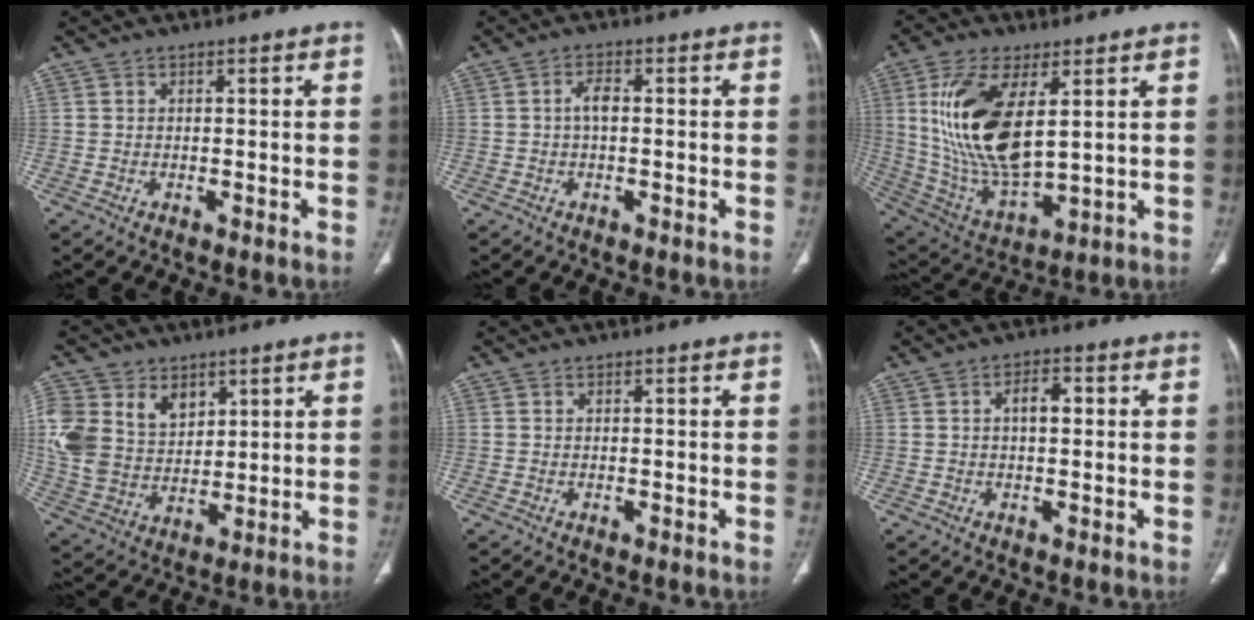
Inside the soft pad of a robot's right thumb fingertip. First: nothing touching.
{"total": 2.5, "force": [0.0, 1.2, 2.2], "torque": [-0.042, 0.006, -0.004]}
{"total": 19.8, "force": [4.8, 8.9, 17.0], "torque": [-0.339, -0.026, 0.105]}
{"total": 17.5, "force": [6.2, 13.1, 9.7], "torque": [-0.201, -0.009, 0.135]}
{"total": 0.0}
{"total": 3.9, "force": [0.7, 1.9, 3.3], "torque": [-0.051, 0.009, 0.010]}